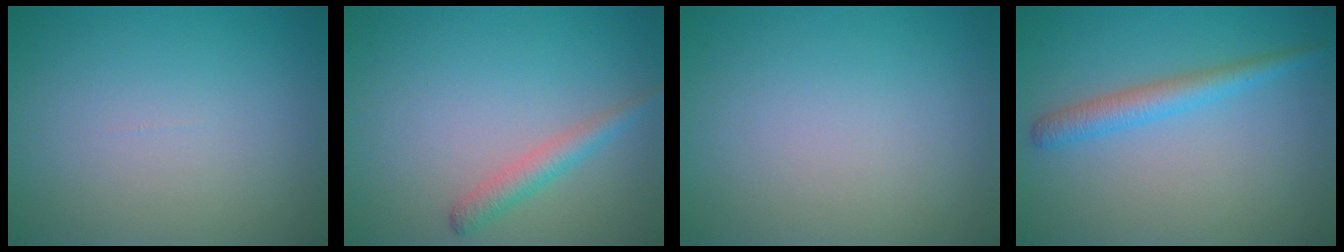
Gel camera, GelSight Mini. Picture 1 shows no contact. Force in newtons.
{"total": 2.0, "press": 2.0, "slide": 0.1}
{"total": 0.0}
{"total": 2.6, "press": 2.6, "slide": 0.1}